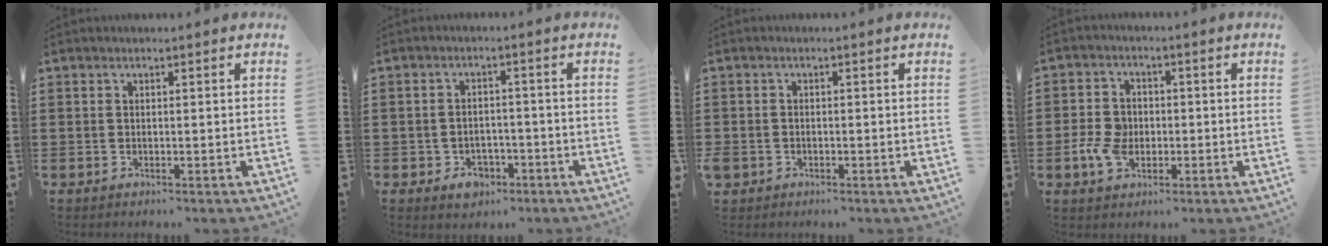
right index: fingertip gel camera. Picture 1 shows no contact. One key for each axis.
{"total": 3.3, "fx": -2.1, "fy": 2.2, "fz": 1.2, "tx": -0.026, "ty": 0.003, "tz": -0.041}
{"total": 1.3, "fx": -0.7, "fy": 1.1, "fz": 0.2, "tx": -0.006, "ty": 0.001, "tz": -0.017}
{"total": 5.5, "fx": -1.3, "fy": 4.1, "fz": 3.3, "tx": -0.088, "ty": 0.004, "tz": -0.029}